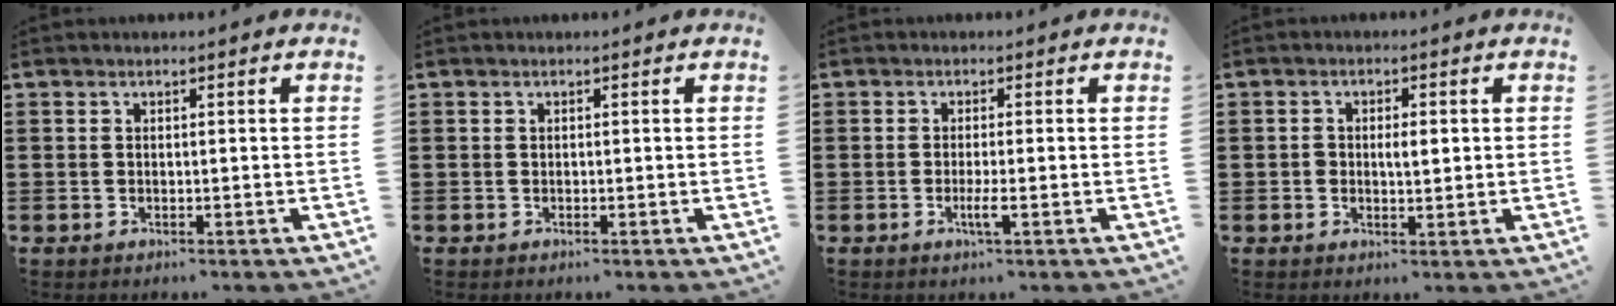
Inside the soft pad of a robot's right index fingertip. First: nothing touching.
{"total": 0.0}
{"total": 2.5, "force": [-1.0, 0.1, 2.3], "torque": [-0.046, -0.007, -0.020]}
{"total": 2.5, "force": [0.0, 1.2, 2.2], "torque": [-0.043, 0.005, -0.002]}